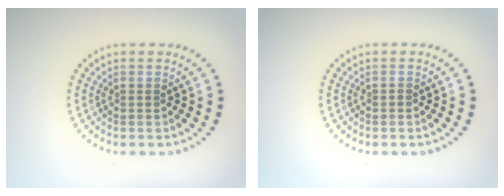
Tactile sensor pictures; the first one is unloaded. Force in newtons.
{"total": 0.5, "press": 0.4, "slide": 0.4}